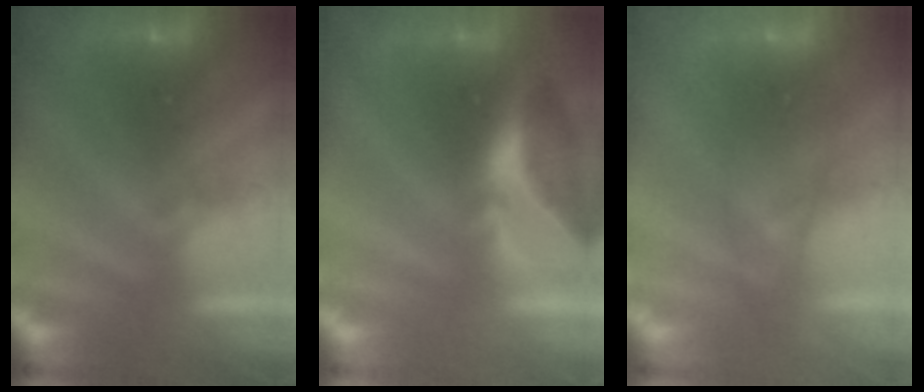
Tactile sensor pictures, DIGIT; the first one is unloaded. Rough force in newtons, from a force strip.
{"total": 2.1}
{"total": 2.5}